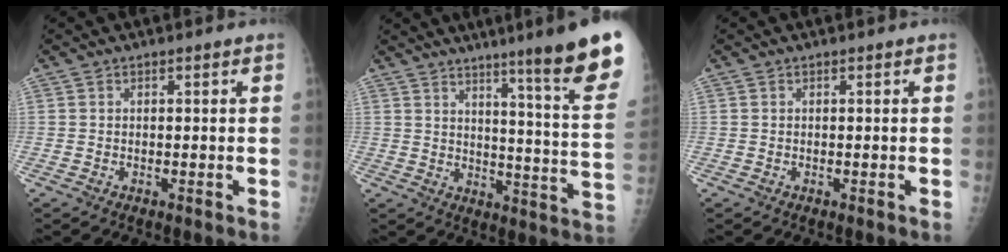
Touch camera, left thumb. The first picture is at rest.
{"total": 20.0, "force": [13.6, 0.3, 14.7], "torque": [-0.170, -0.090, 0.176]}
{"total": 0.0}